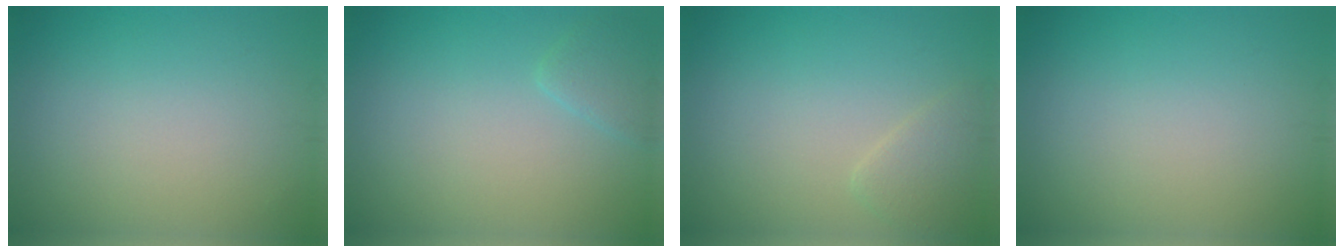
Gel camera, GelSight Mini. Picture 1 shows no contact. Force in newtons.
{"total": 1.5, "press": 1.5, "slide": 0.1}
{"total": 1.8, "press": 1.8, "slide": 0.1}
{"total": 0.0}